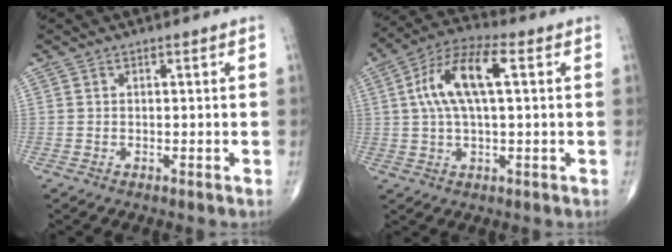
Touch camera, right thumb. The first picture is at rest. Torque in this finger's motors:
{"motor_torque": [-0.27, 0.70, 0.36, 0.06, 0.12]}